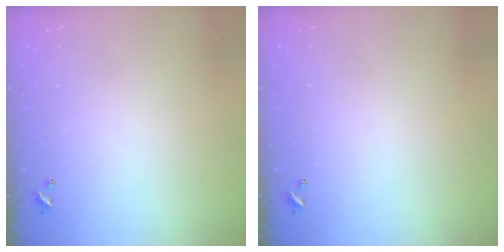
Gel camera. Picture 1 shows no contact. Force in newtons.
{"total": 0.0}